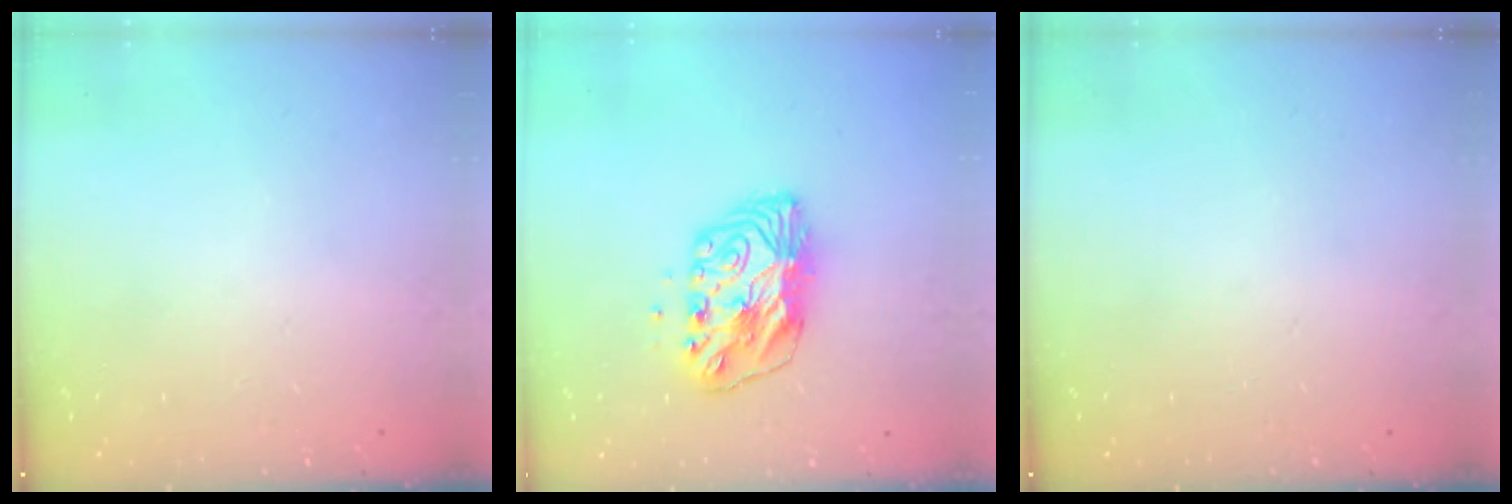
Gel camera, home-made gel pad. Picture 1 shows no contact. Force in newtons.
{"total": 9.6, "press": 9.5, "slide": 1.0}
{"total": 0.0}